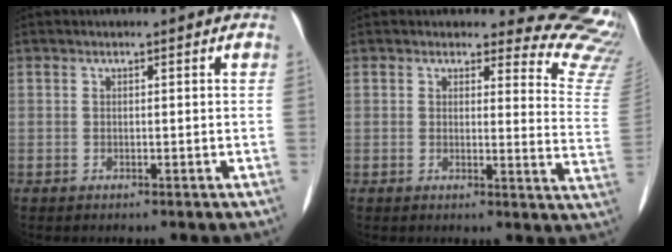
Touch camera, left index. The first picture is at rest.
{"total": 12.0, "force": [11.9, 1.8, 0.3], "torque": [0.035, -0.127, 0.087]}